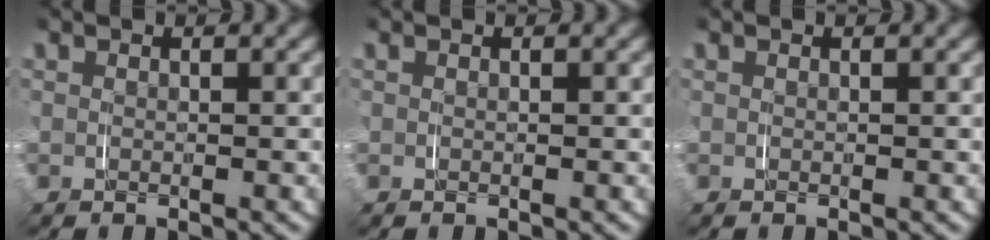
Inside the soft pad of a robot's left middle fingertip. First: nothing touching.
{"total": 0.0}
{"total": 0.0}